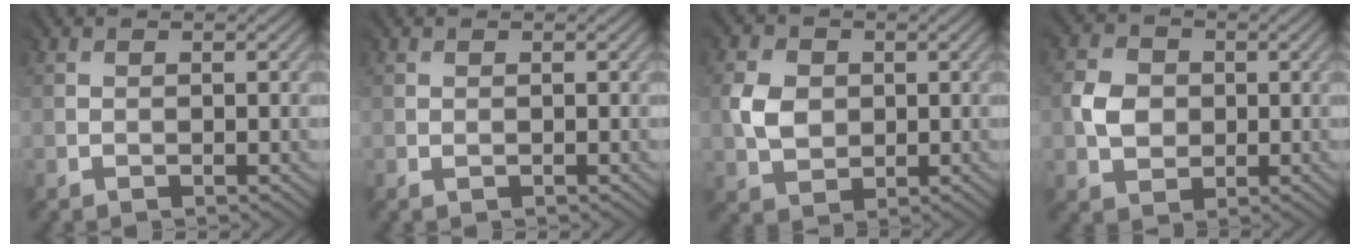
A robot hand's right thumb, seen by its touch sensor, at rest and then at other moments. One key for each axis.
{"total": 0.0}
{"total": 3.6, "fx": 0.5, "fy": 3.3, "fz": 1.4, "tx": -0.038, "ty": 0.000, "tz": 0.010}
{"total": 3.5, "fx": 0.1, "fy": 3.3, "fz": 1.0, "tx": -0.027, "ty": 0.002, "tz": 0.000}